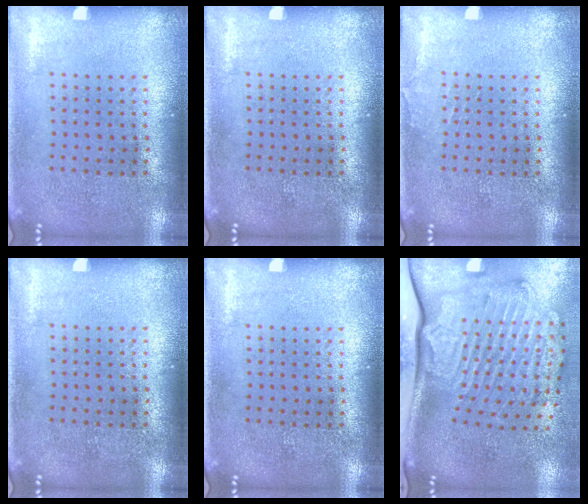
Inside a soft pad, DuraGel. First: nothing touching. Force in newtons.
{"total": 0.0}
{"total": 0.6, "press": 0.6, "slide": 0.1}
{"total": 0.0}
{"total": 0.0}
{"total": 3.1, "press": 2.4, "slide": 1.9}